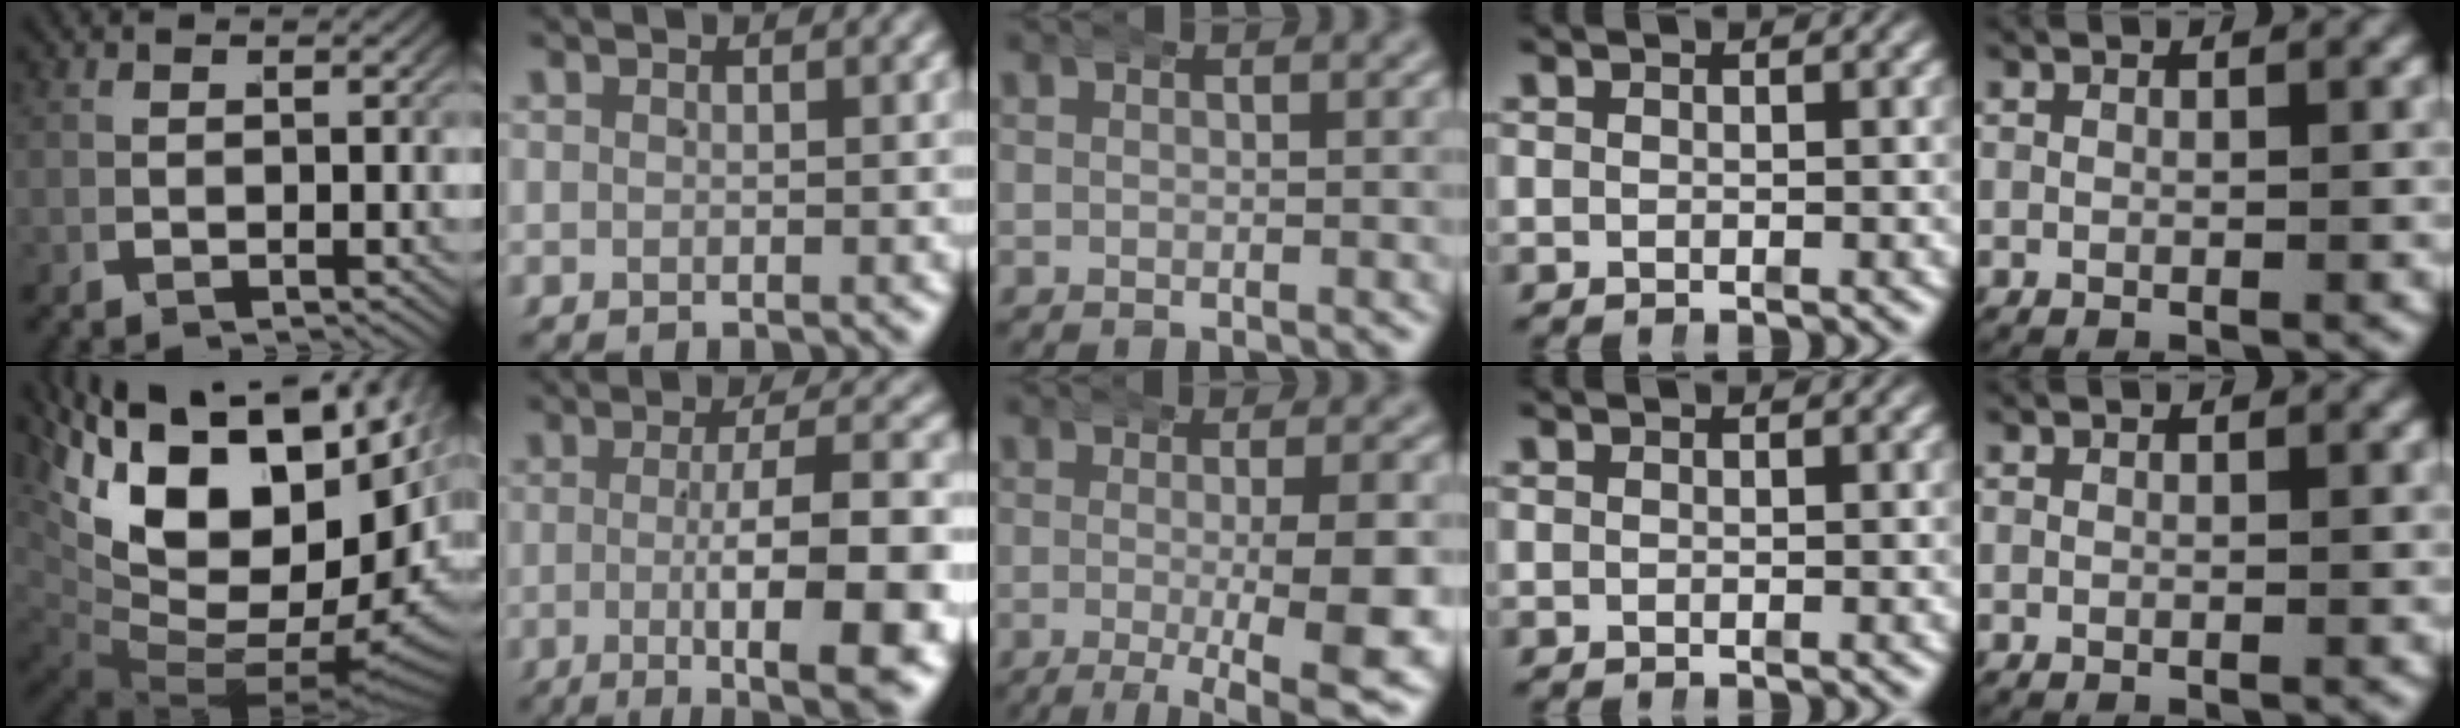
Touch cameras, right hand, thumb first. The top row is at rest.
{"thumb": {"total": 21.7, "force": [1.6, 13.4, 17.0], "torque": [-0.320, -0.055, 0.058]}, "index": {"total": 10.2, "force": [-3.5, 1.7, 9.5], "torque": [-0.128, -0.002, -0.051]}, "middle": {"total": 9.1, "force": [-4.3, 2.1, 7.8], "torque": [-0.108, -0.021, -0.057]}}